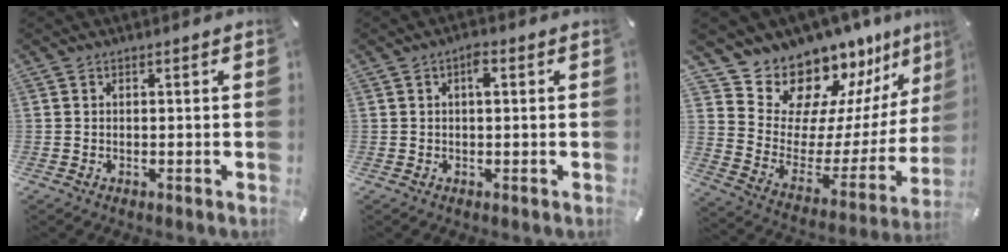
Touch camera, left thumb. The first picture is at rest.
{"total": 2.6, "force": [0.6, 1.0, 2.3], "torque": [-0.039, 0.006, 0.007]}
{"total": 14.7, "force": [13.9, 4.9, 0.7], "torque": [-0.020, -0.157, 0.240]}